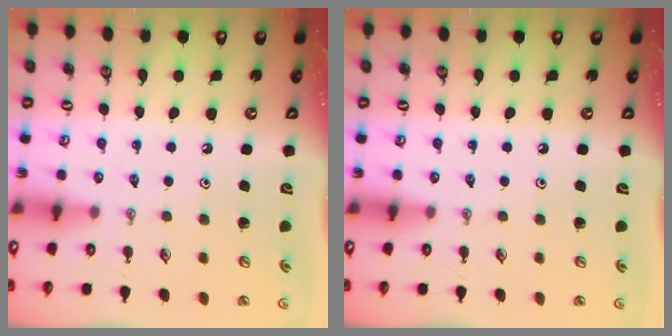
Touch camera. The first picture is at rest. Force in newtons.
{"total": 0.0}